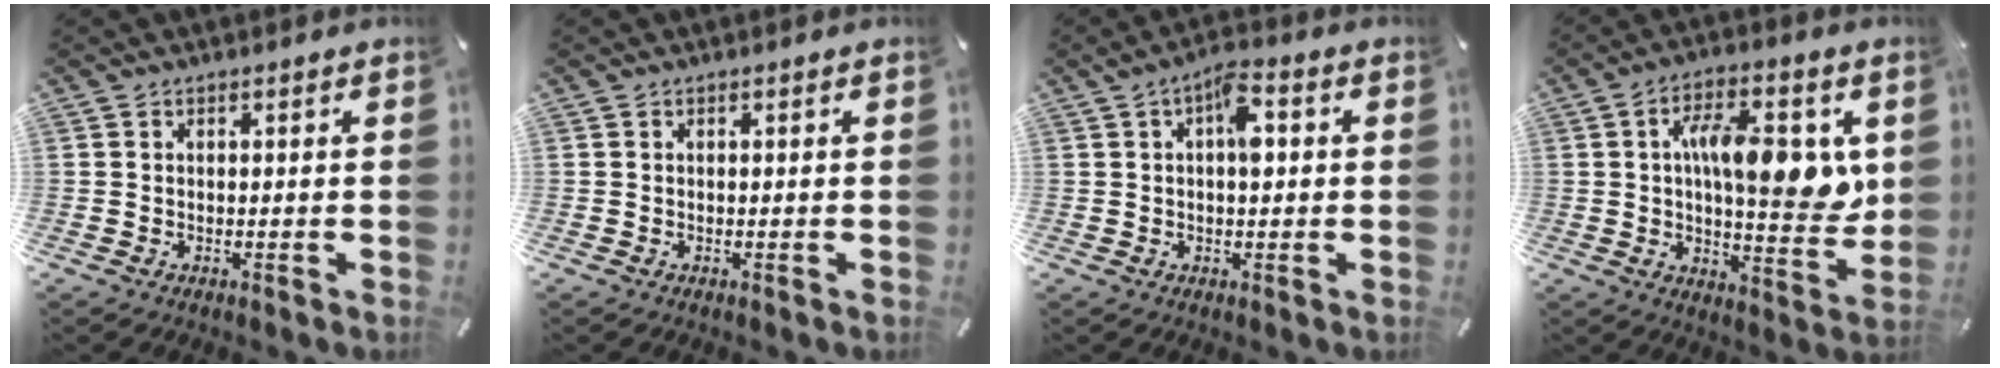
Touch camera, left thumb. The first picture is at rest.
{"total": 0.0}
{"total": 6.4, "force": [1.2, 3.1, 5.4], "torque": [-0.076, 0.003, 0.012]}
{"total": 15.8, "force": [3.5, 6.4, 14.1], "torque": [-0.193, -0.004, 0.050]}